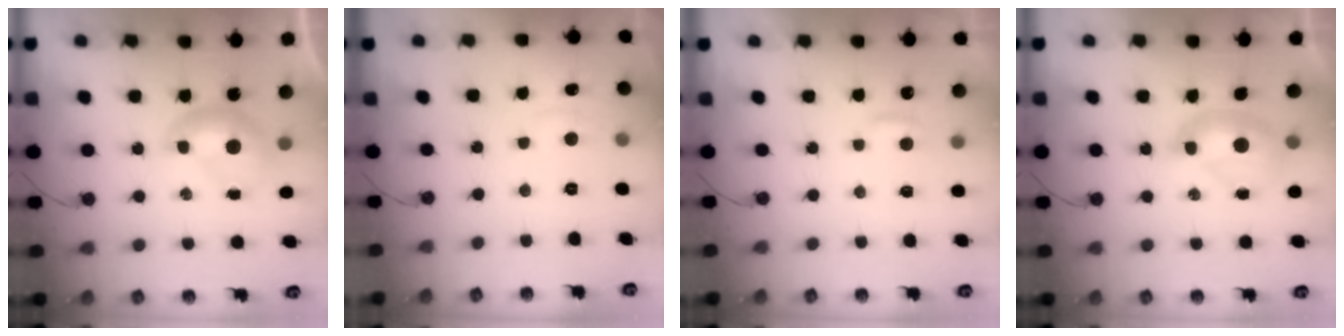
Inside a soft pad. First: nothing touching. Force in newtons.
{"total": 1.4, "press": 1.3, "slide": 0.6}
{"total": 1.1, "press": 1.1, "slide": 0.4}
{"total": 2.3, "press": 2.3, "slide": 0.6}